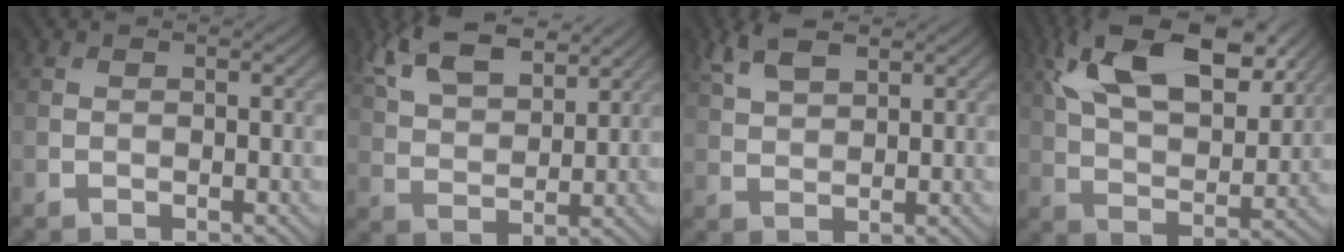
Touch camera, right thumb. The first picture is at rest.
{"total": 9.5, "force": [6.3, 4.0, 5.9], "torque": [-0.136, 0.008, 0.121]}
{"total": 5.2, "force": [3.3, 2.1, 3.5], "torque": [-0.088, 0.007, 0.070]}
{"total": 16.9, "force": [8.4, 8.0, 12.3], "torque": [-0.240, 0.008, 0.132]}